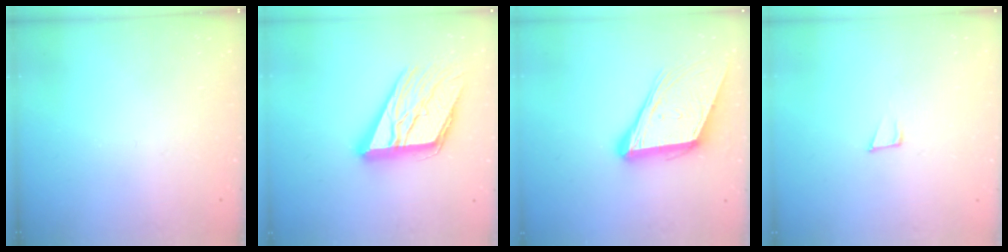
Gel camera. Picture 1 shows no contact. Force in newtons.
{"total": 19.6, "press": 19.5, "slide": 1.9}
{"total": 14.7, "press": 14.2, "slide": 3.9}
{"total": 7.0, "press": 6.8, "slide": 1.4}